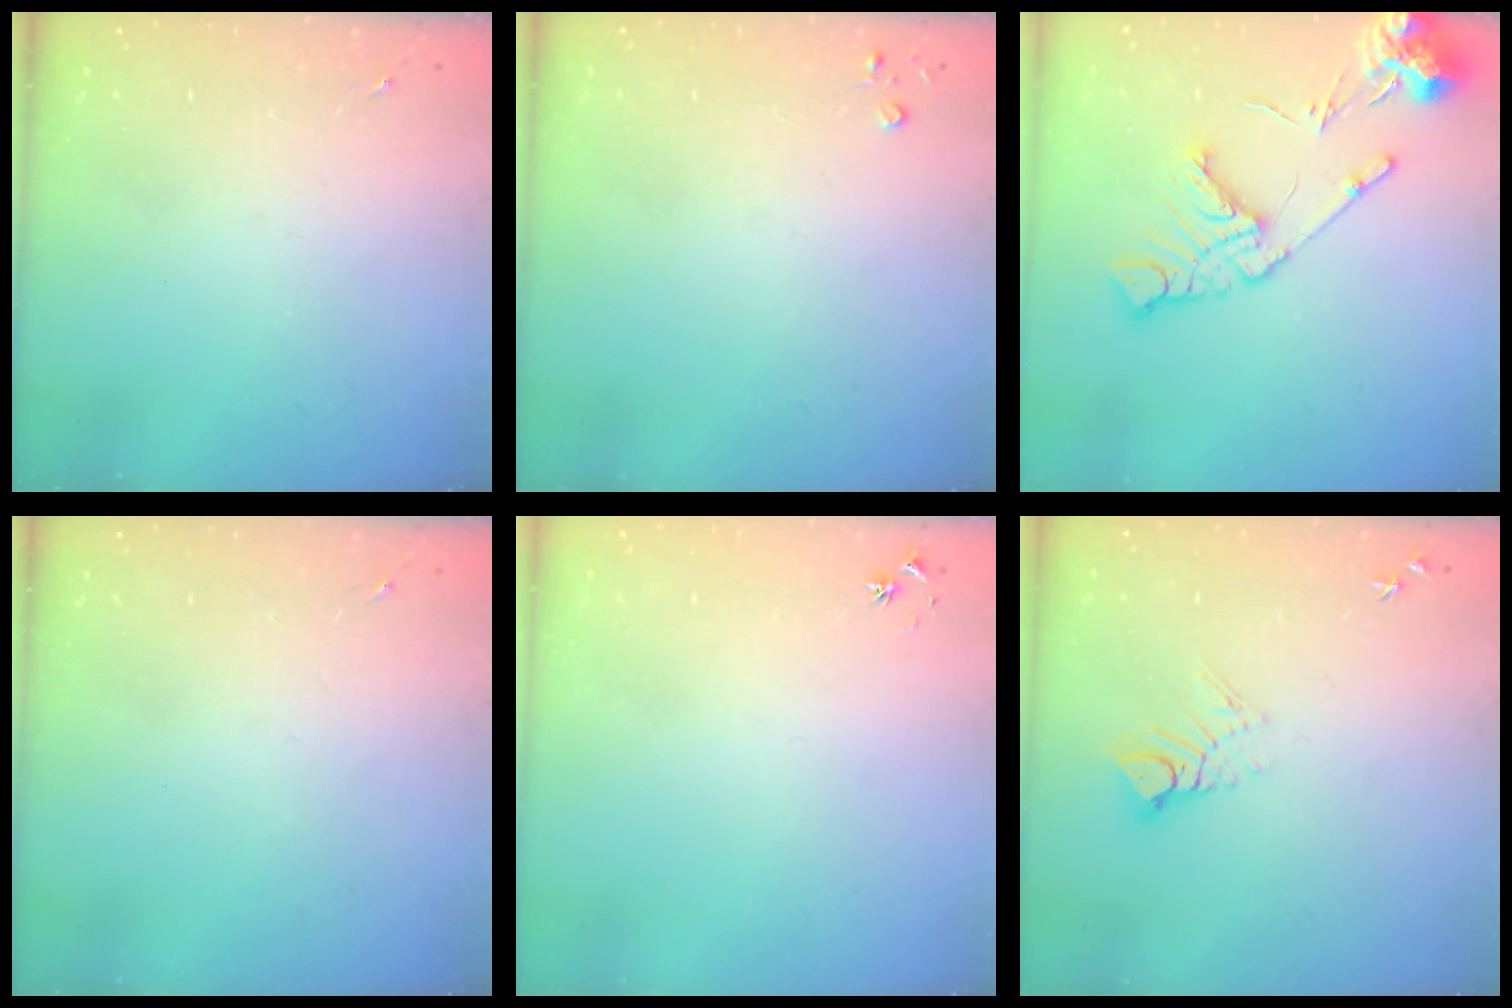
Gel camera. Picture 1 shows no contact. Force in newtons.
{"total": 2.2, "press": 2.2, "slide": 0.3}
{"total": 15.5, "press": 15.4, "slide": 2.0}
{"total": 0.0}
{"total": 3.3, "press": 3.3, "slide": 0.3}
{"total": 7.4, "press": 7.3, "slide": 0.9}